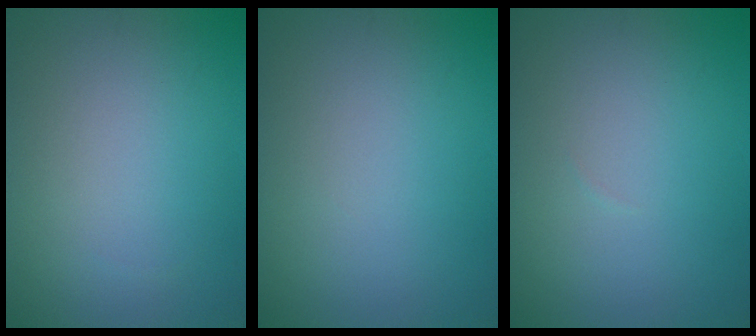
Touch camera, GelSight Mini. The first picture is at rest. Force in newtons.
{"total": 0.0}
{"total": 0.0}